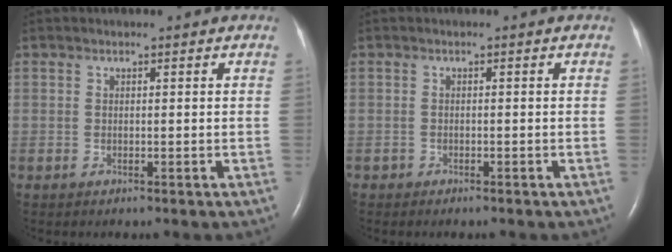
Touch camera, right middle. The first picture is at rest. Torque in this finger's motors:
{"motor_torque": [-0.07, -0.09, 0.00, -0.01]}